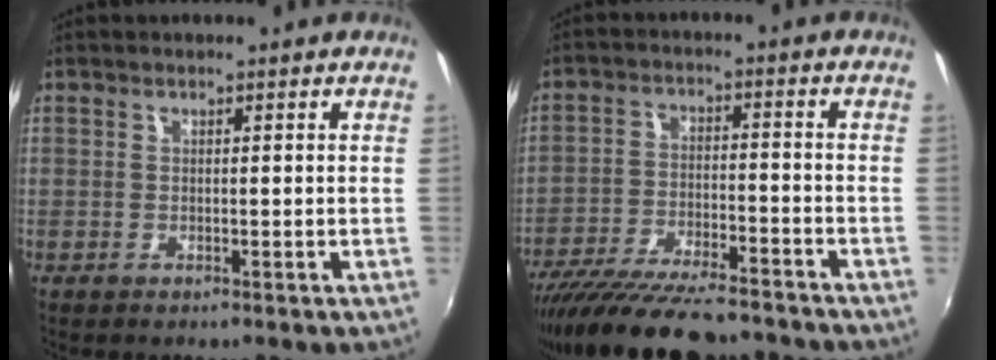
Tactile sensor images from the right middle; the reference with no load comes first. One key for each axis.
{"total": 18.2, "fx": -15.7, "fy": 3.6, "fz": 8.6, "tx": -0.174, "ty": -0.038, "tz": -0.248}